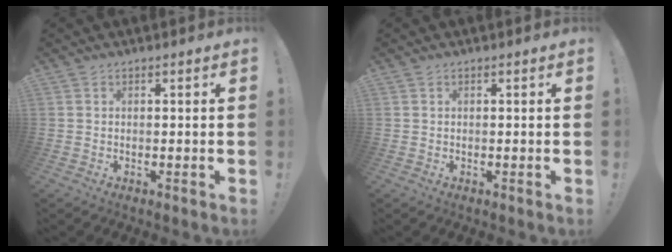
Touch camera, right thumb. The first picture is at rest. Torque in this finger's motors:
{"motor_torque": [0.15, 0.00, -0.08, -0.26, 0.00]}